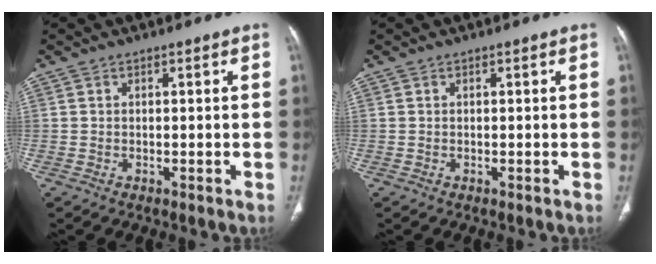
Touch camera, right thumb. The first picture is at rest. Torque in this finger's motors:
{"motor_torque": [0.00, 0.00, -0.22, 0.22, 0.00]}